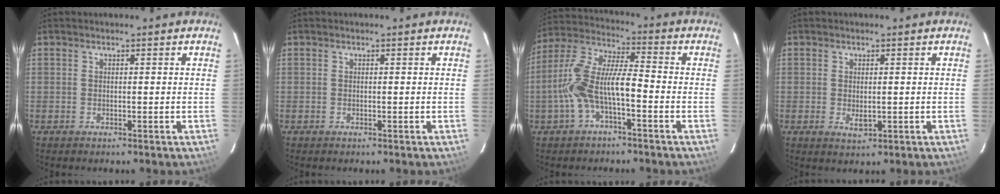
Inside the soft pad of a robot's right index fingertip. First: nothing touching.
{"total": 0.0}
{"total": 11.1, "force": [-3.7, 3.2, 10.0], "torque": [-0.216, 0.011, -0.070]}
{"total": 2.3, "force": [-0.2, 1.3, 1.9], "torque": [-0.034, -0.004, -0.001]}